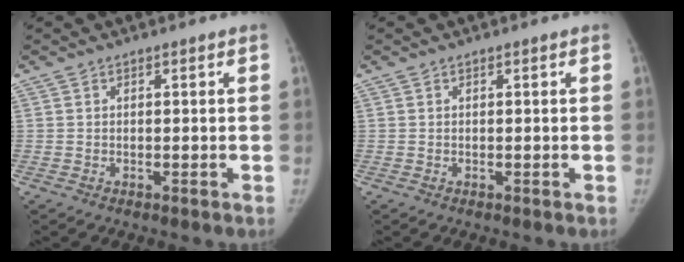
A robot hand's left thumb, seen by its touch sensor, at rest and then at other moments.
{"total": 0.0}